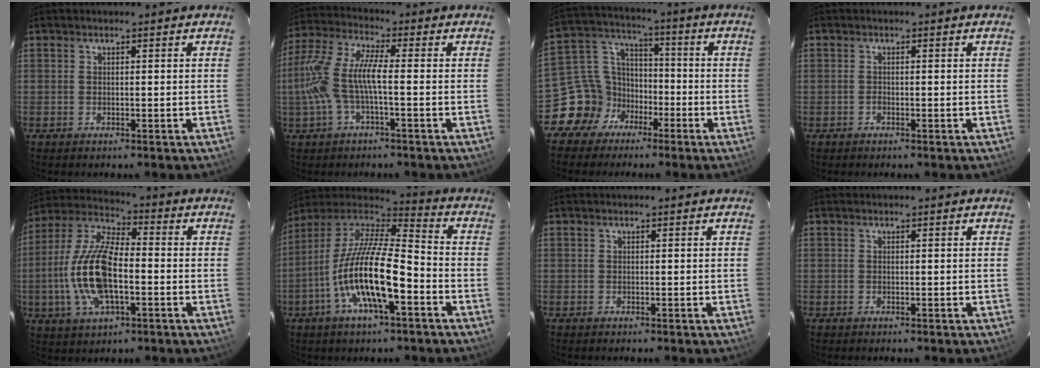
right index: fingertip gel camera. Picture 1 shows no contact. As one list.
[{"total": 10.9, "force": [-2.3, 2.4, 10.3], "torque": [-0.223, 0.002, -0.041]}, {"total": 10.6, "force": [-5.9, 8.4, 2.4], "torque": [-0.061, 0.047, -0.103]}, {"total": 0.5, "force": [-0.4, 0.3, 0.2], "torque": [-0.004, 0.001, -0.008]}, {"total": 16.0, "force": [-3.0, 6.7, 14.1], "torque": [-0.296, 0.003, -0.060]}, {"total": 18.3, "force": [-6.8, 5.3, 16.1], "torque": [-0.306, -0.018, -0.132]}, {"total": 0.0}, {"total": 0.0}]